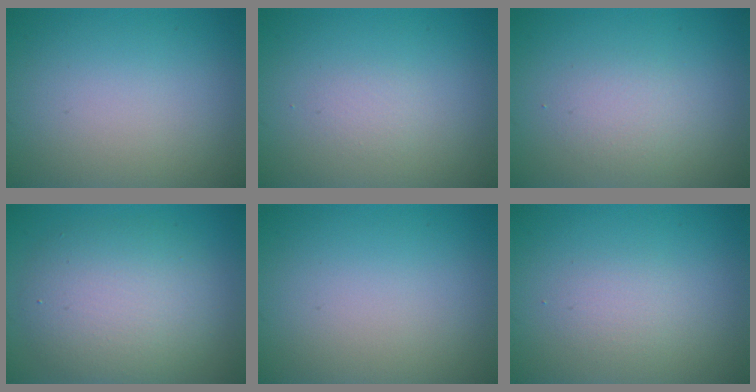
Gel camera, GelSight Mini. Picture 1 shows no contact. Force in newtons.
{"total": 0.8, "press": 0.8, "slide": 0.0}
{"total": 1.7, "press": 1.7, "slide": 0.0}
{"total": 5.9, "press": 5.9, "slide": 0.5}
{"total": 0.0}
{"total": 1.4, "press": 1.4, "slide": 0.0}